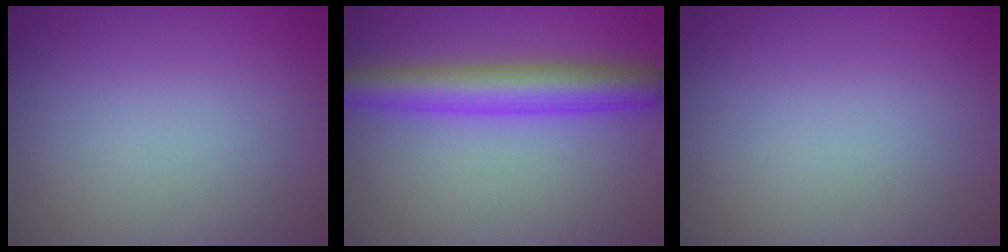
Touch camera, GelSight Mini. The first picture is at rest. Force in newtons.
{"total": 6.0, "press": 6.0, "slide": 0.1}
{"total": 0.0}